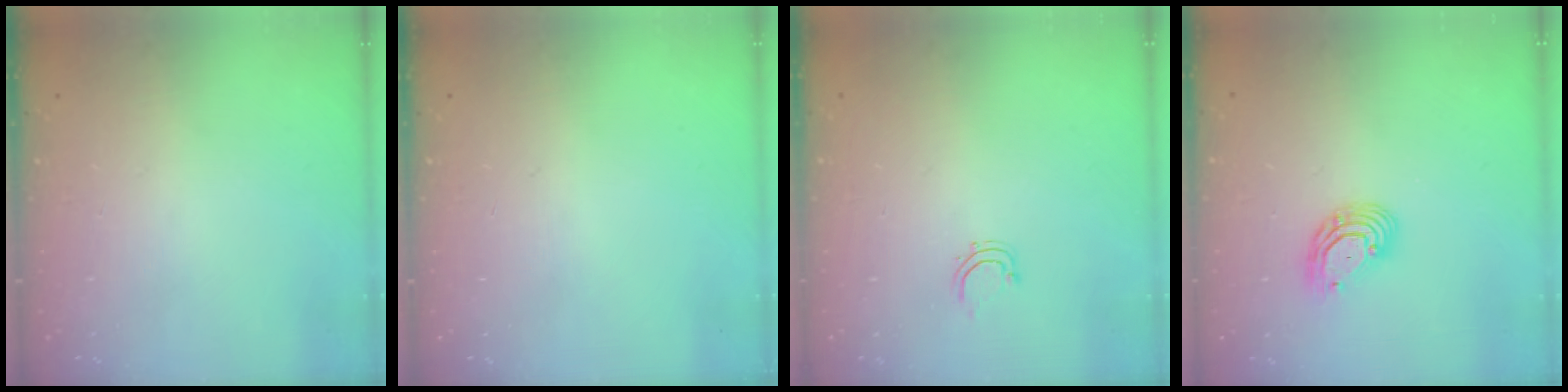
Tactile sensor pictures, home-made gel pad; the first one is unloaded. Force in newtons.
{"total": 0.0}
{"total": 2.8, "press": 2.7, "slide": 0.5}
{"total": 7.3, "press": 7.2, "slide": 1.3}